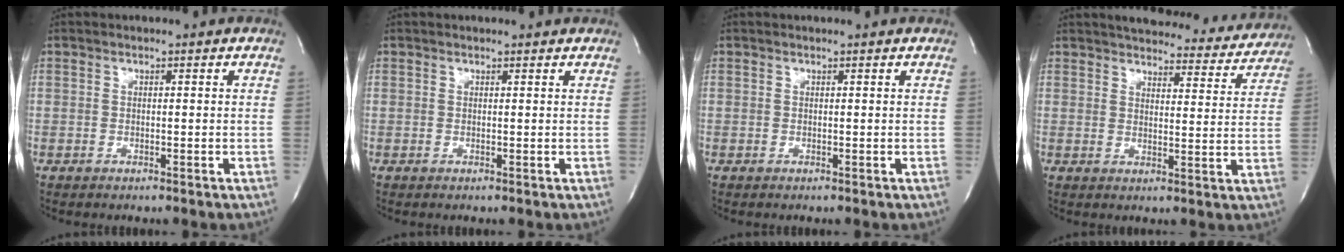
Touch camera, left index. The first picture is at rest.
{"total": 2.1, "force": [2.1, 0.2, 0.4], "torque": [-0.010, 0.009, 0.021]}
{"total": 1.3, "force": [1.2, 0.0, 0.3], "torque": [-0.010, 0.007, 0.014]}
{"total": 20.2, "force": [18.8, 5.0, 5.4], "torque": [-0.066, -0.026, 0.220]}